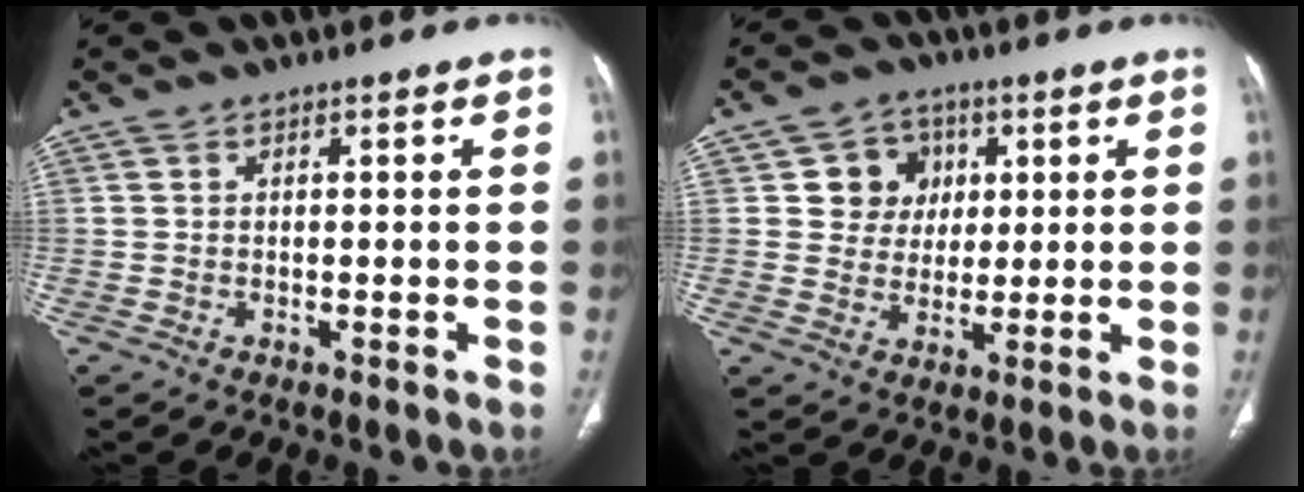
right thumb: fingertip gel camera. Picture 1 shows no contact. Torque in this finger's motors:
{"motor_torque": [0.14, 1.46, 0.38, -0.12, 0.00]}